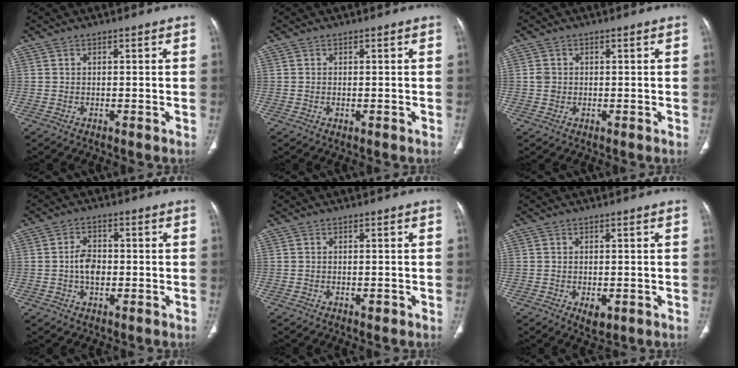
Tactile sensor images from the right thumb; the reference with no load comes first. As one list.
[{"total": 0.8, "force": [-0.2, 0.4, 0.6], "torque": [-0.014, -0.002, -0.001]}, {"total": 1.7, "force": [0.0, 1.5, 0.7], "torque": [-0.006, 0.003, 0.002]}, {"total": 4.9, "force": [-0.5, 3.2, 3.7], "torque": [-0.058, 0.010, -0.013]}, {"total": 0.7, "force": [-0.3, 0.5, 0.5], "torque": [-0.007, -0.001, -0.004]}, {"total": 3.0, "force": [-0.9, 1.8, 2.3], "torque": [-0.031, -0.005, -0.007]}]